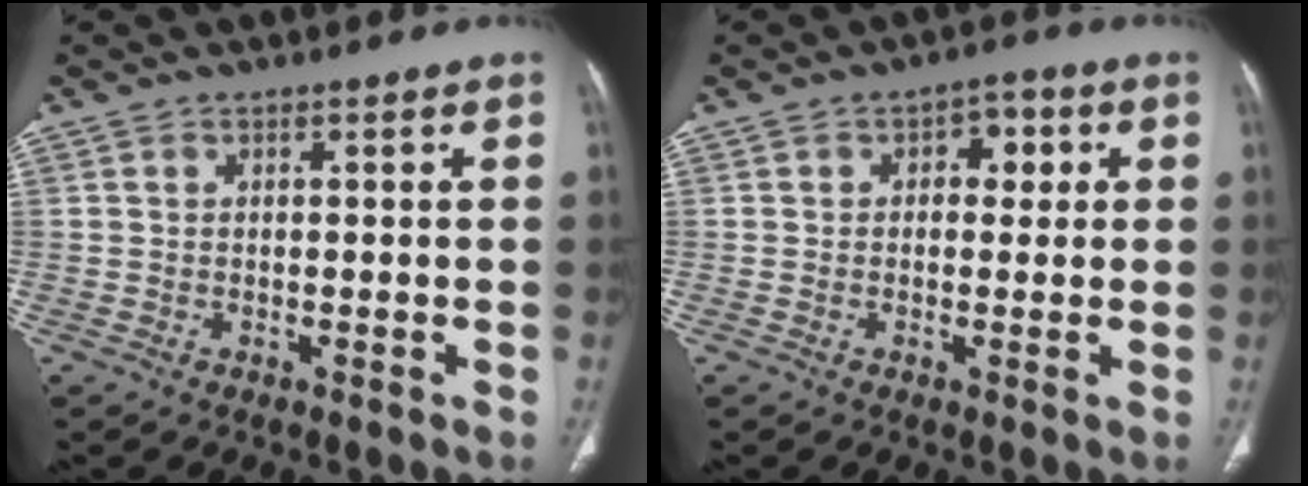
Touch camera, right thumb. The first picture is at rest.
{"total": 4.7, "force": [1.0, 3.1, 3.4], "torque": [-0.017, 0.005, 0.007]}